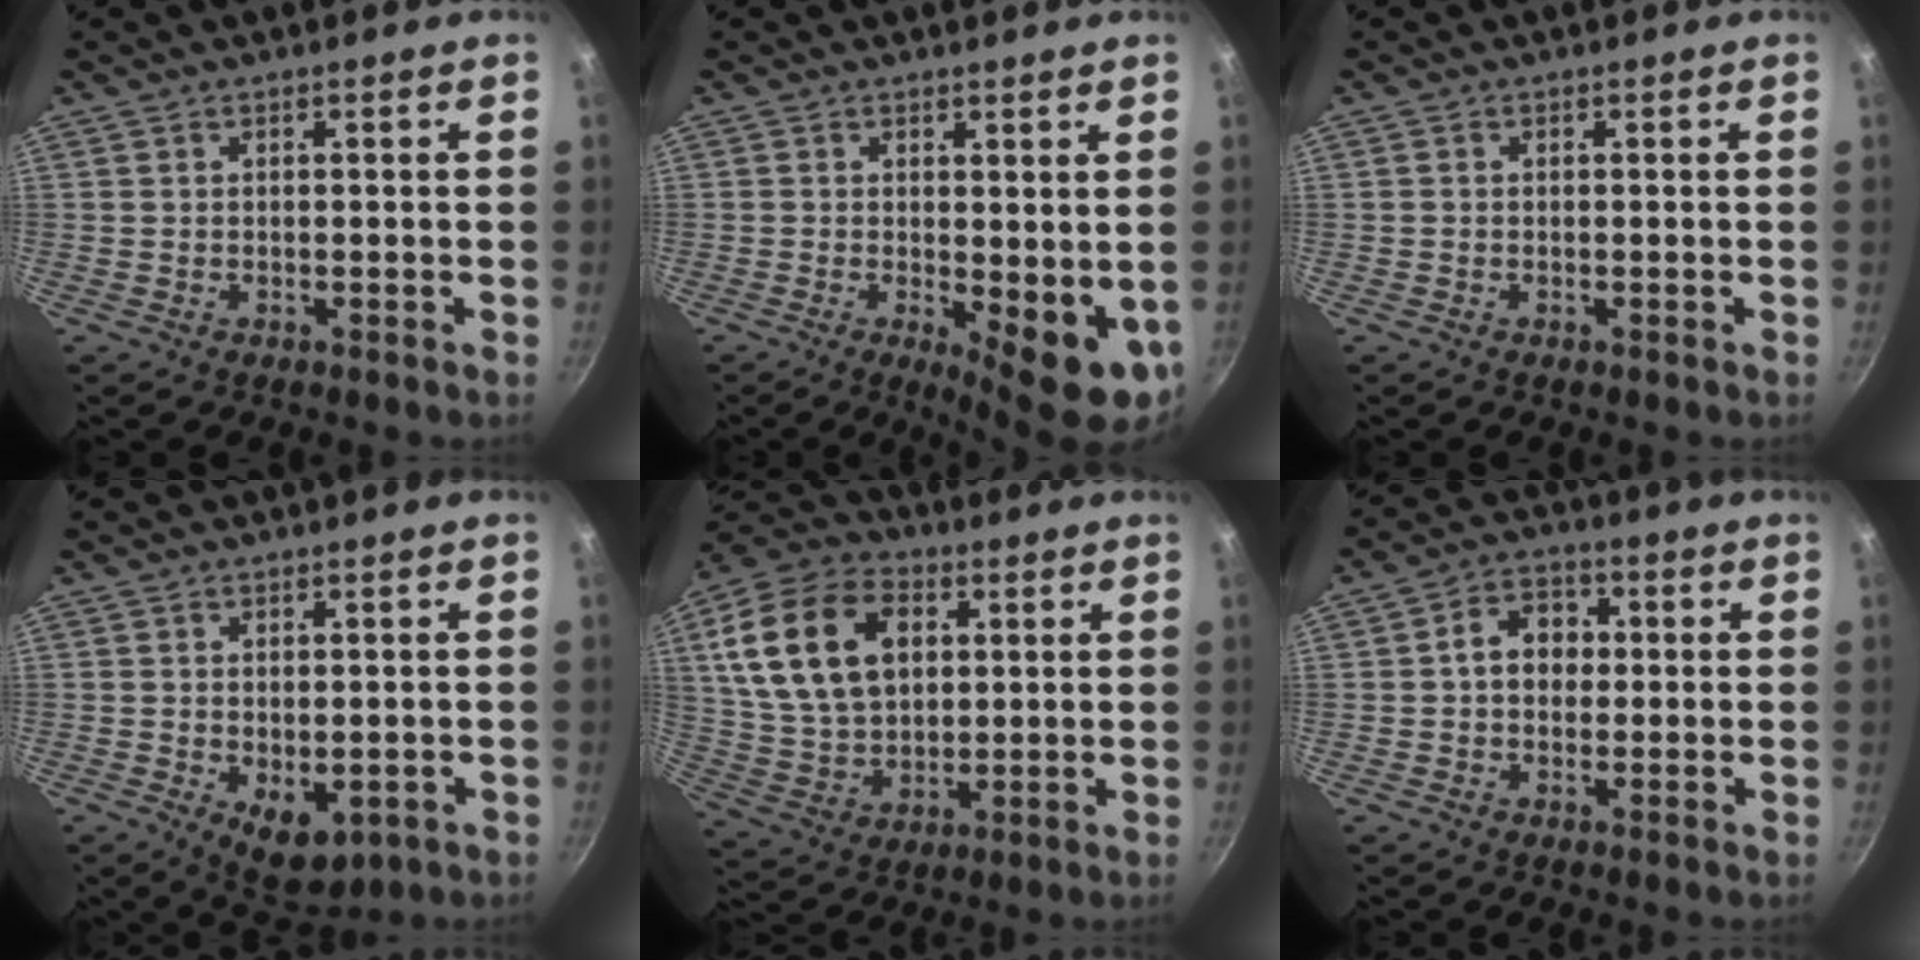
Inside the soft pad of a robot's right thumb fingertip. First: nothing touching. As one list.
[{"total": 8.9, "force": [-0.3, 3.4, 8.2], "torque": [-0.091, -0.014, 0.006]}, {"total": 0.0}, {"total": 6.9, "force": [-1.4, 4.2, 5.3], "torque": [-0.058, -0.009, -0.006]}, {"total": 20.4, "force": [5.3, 13.9, 14.0], "torque": [-0.241, 0.000, 0.097]}, {"total": 7.1, "force": [0.4, 5.6, 4.3], "torque": [-0.038, 0.016, -0.004]}]